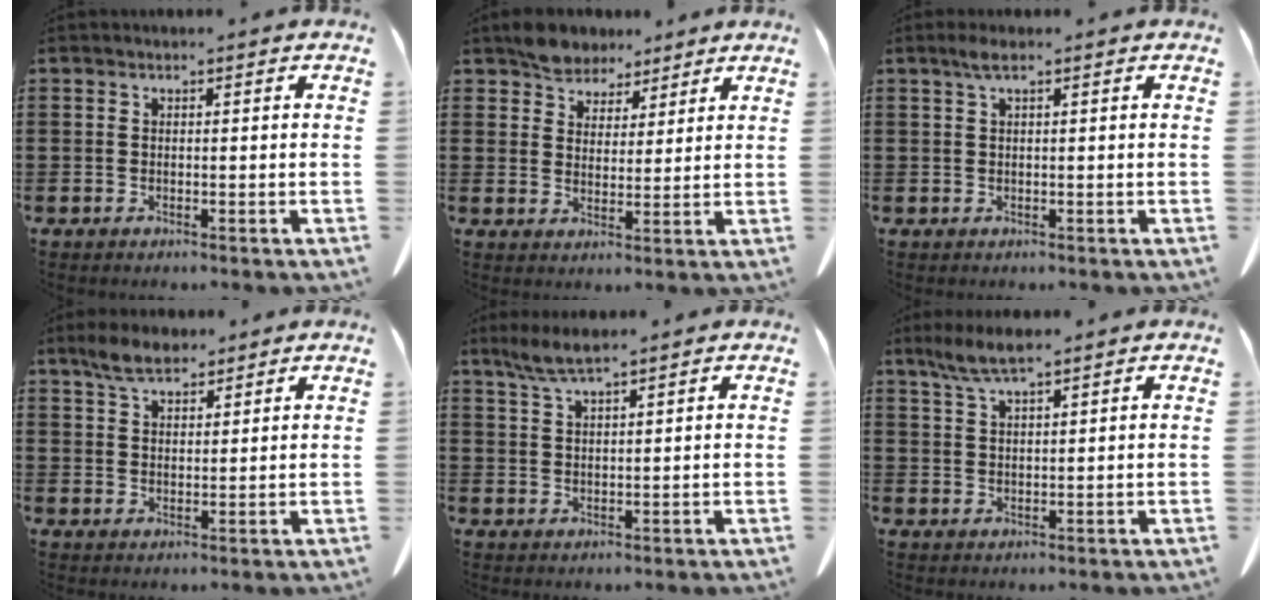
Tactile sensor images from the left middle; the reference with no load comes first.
{"total": 5.1, "force": [4.5, 2.5, 0.6], "torque": [-0.031, -0.003, 0.087]}
{"total": 1.5, "force": [0.6, 0.1, 1.4], "torque": [-0.029, 0.000, 0.011]}
{"total": 4.8, "force": [3.8, 1.9, 2.2], "torque": [-0.054, 0.001, 0.072]}
{"total": 4.0, "force": [3.0, 0.4, 2.6], "torque": [-0.060, -0.001, 0.055]}
{"total": 4.7, "force": [3.3, 0.6, 3.2], "torque": [-0.071, -0.001, 0.061]}